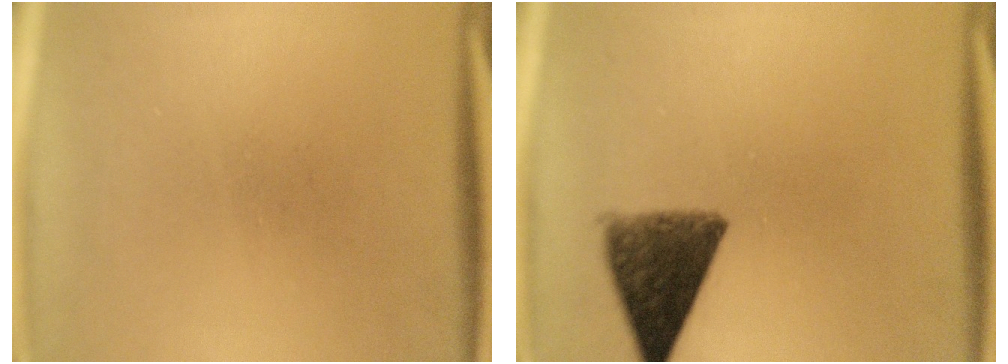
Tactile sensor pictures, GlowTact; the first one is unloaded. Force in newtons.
{"total": 9.3}